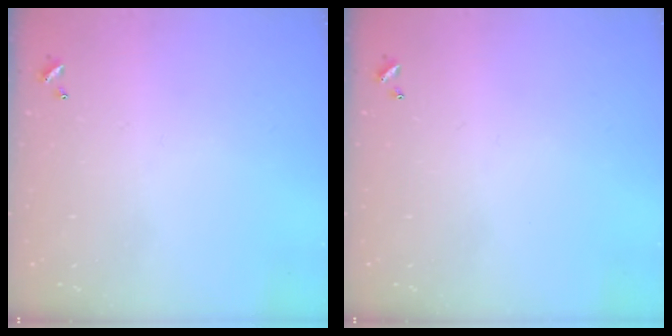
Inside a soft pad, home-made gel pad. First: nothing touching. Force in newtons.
{"total": 0.0}